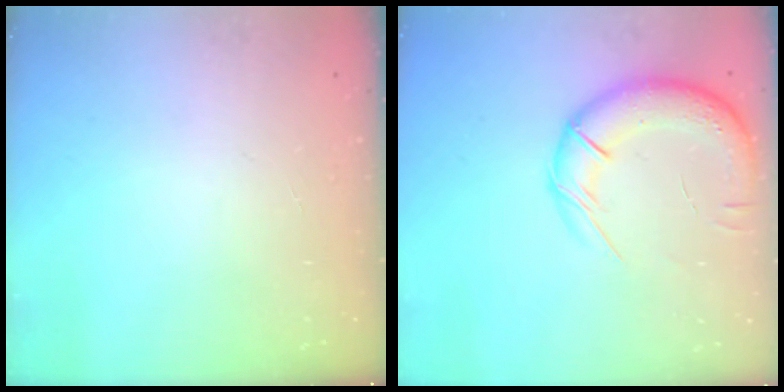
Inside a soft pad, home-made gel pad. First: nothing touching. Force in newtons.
{"total": 15.7, "press": 15.2, "slide": 3.7}